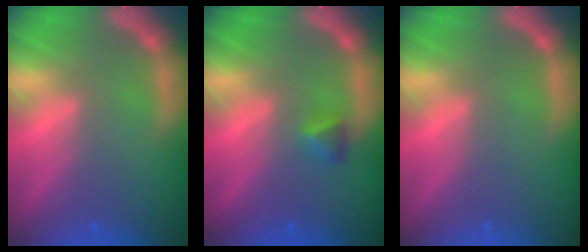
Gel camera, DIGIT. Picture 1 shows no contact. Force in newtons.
{"total": 1.4}
{"total": 0.0}